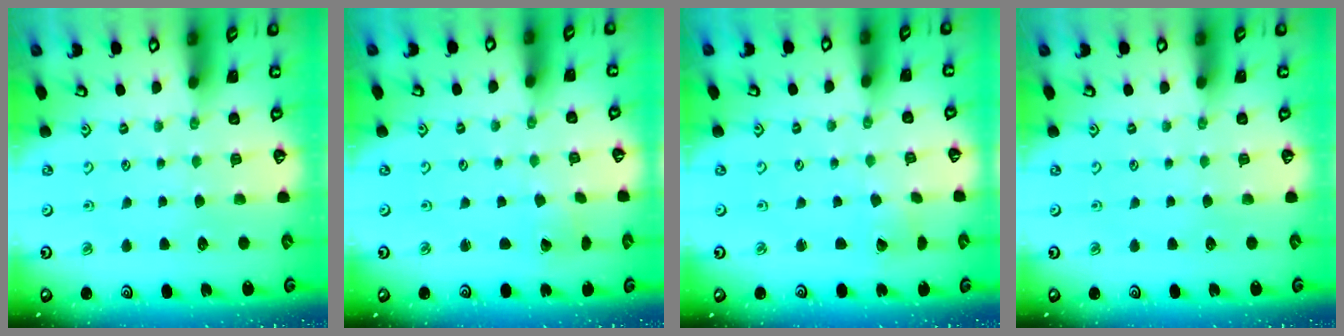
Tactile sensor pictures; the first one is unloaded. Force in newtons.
{"total": 0.9, "press": 0.9, "slide": 0.1}
{"total": 1.1, "press": 1.1, "slide": 0.1}
{"total": 0.0}